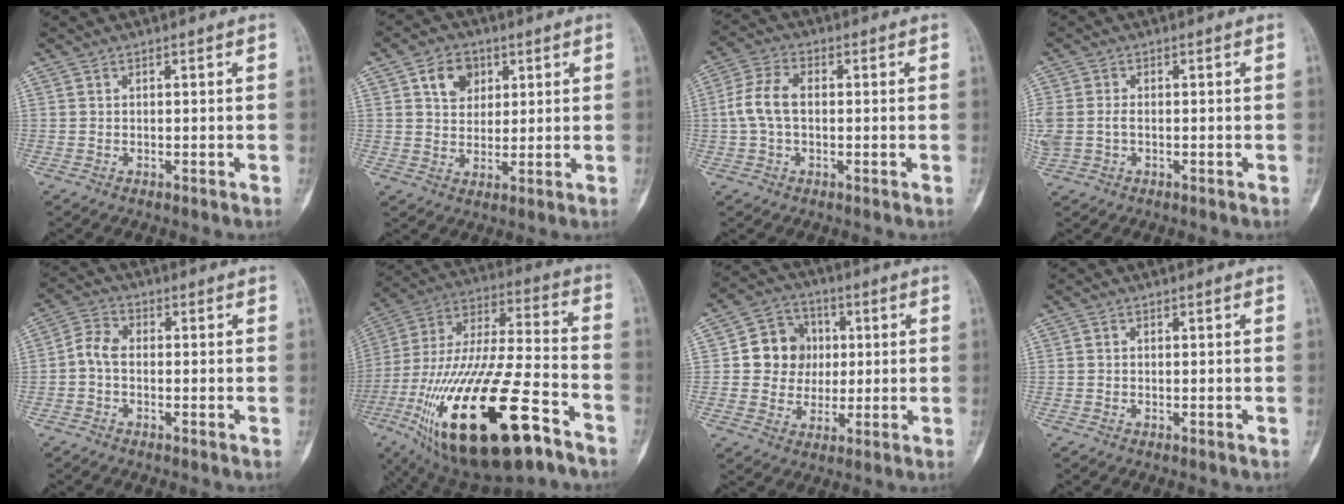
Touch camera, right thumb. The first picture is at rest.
{"total": 7.0, "force": [2.8, 5.4, 3.5], "torque": [-0.029, -0.008, 0.046]}
{"total": 6.9, "force": [0.0, 4.2, 5.5], "torque": [-0.121, 0.021, -0.007]}
{"total": 5.5, "force": [-0.4, 3.9, 3.9], "torque": [-0.107, 0.011, -0.005]}
{"total": 4.2, "force": [-0.8, 2.8, 3.1], "torque": [-0.058, 0.015, -0.026]}
{"total": 33.0, "force": [-15.4, 11.2, 27.0], "torque": [-0.551, 0.036, -0.258]}
{"total": 10.4, "force": [1.2, 9.5, 3.9], "torque": [-0.013, 0.008, 0.018]}
{"total": 0.0}